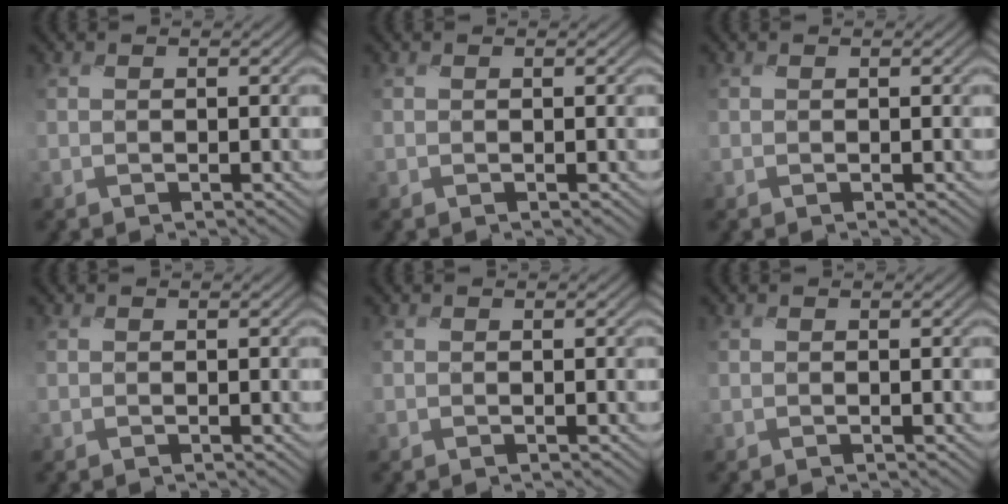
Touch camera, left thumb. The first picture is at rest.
{"total": 0.0}
{"total": 0.0}
{"total": 0.0}
{"total": 0.0}
{"total": 0.0}